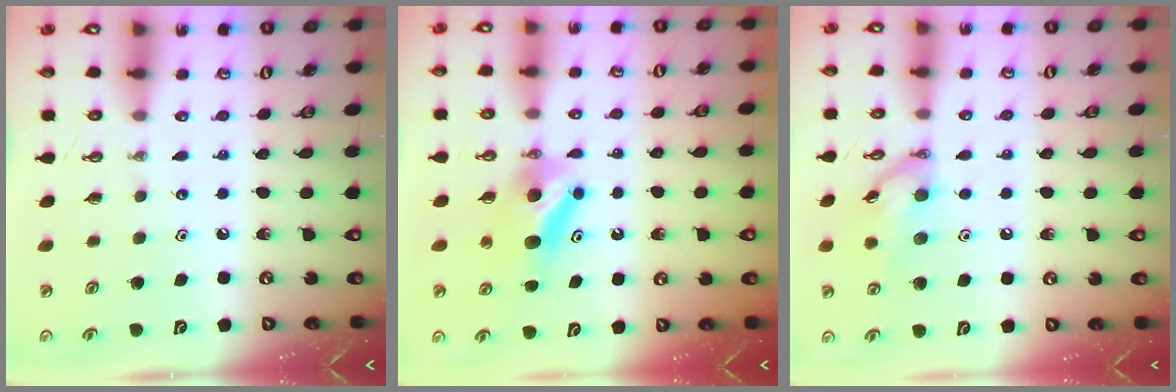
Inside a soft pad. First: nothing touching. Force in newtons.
{"total": 7.3, "press": 7.0, "slide": 2.0}
{"total": 12.3, "press": 12.3, "slide": 0.4}